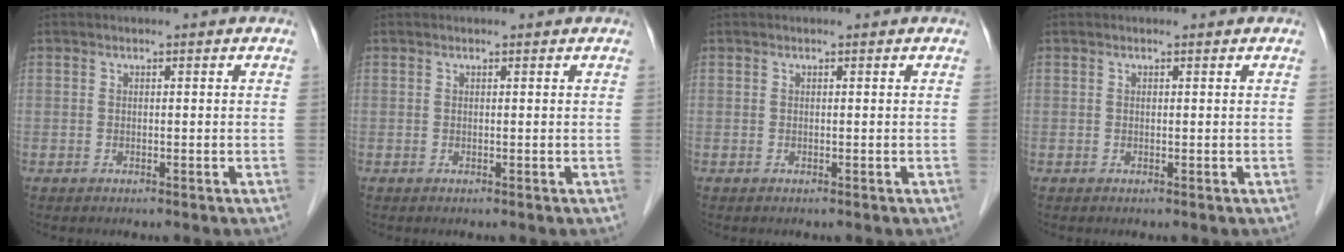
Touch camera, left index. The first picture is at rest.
{"total": 0.0}
{"total": 0.0}
{"total": 0.0}